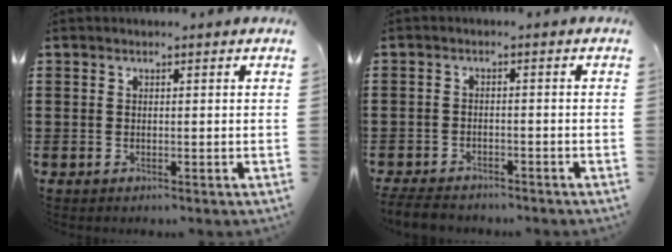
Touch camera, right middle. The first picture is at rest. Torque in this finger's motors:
{"motor_torque": [2.14, 0.00, 0.05, 0.07]}